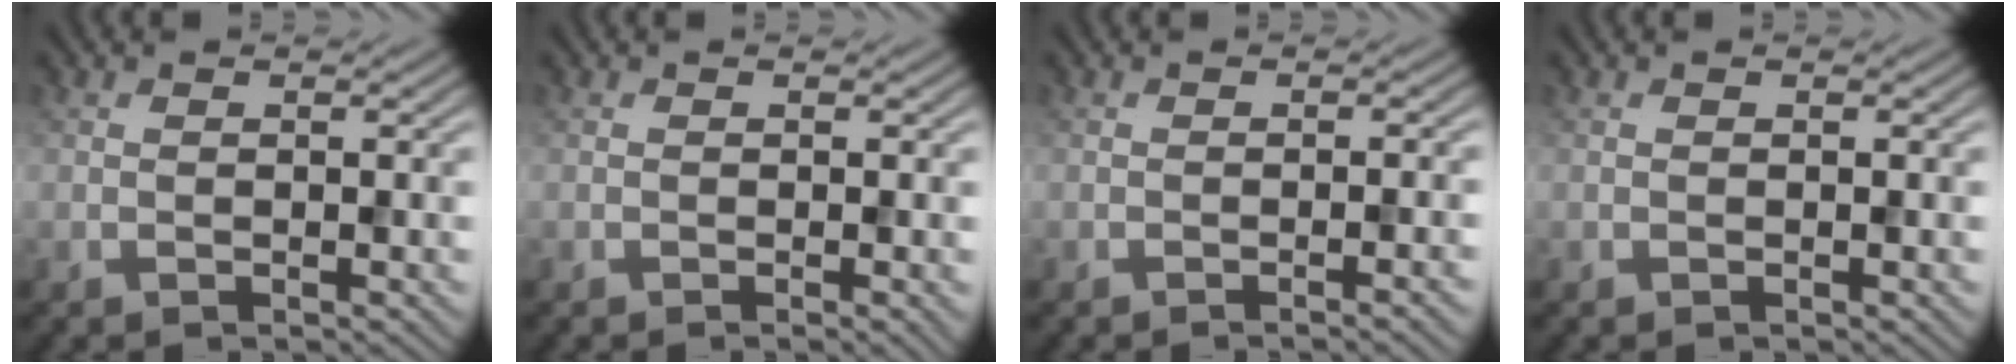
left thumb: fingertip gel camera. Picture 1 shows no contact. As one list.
[{"total": 0.7, "force": [-0.2, 0.1, 0.7], "torque": [-0.010, -0.003, -0.004]}, {"total": 1.1, "force": [-0.5, 0.3, 0.9], "torque": [-0.004, 0.007, -0.011]}, {"total": 0.0}]